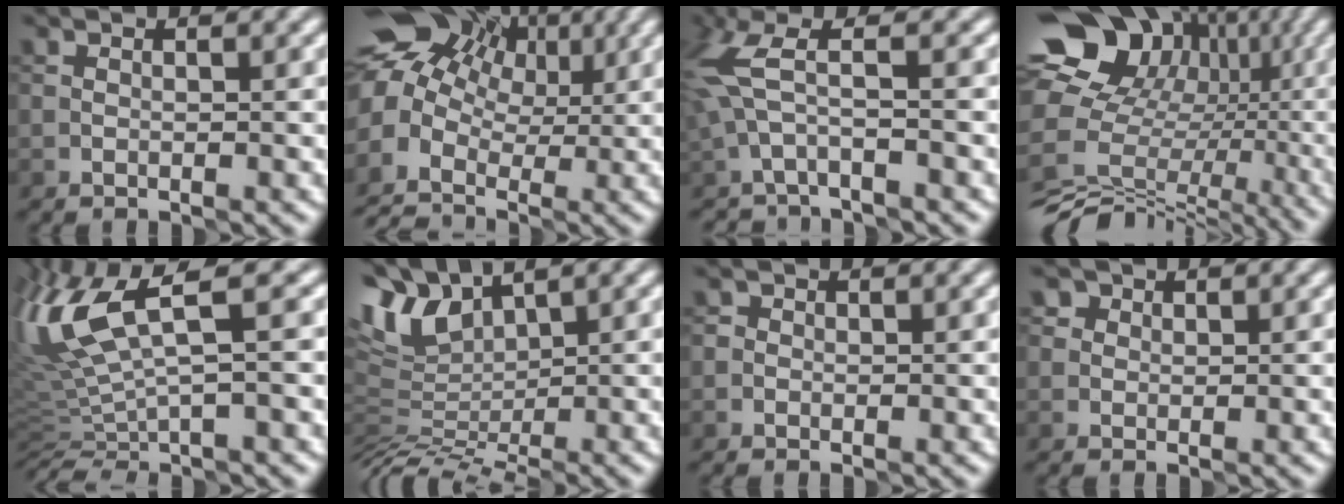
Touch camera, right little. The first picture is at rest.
{"total": 9.9, "force": [0.4, 8.0, 5.8], "torque": [-0.115, 0.011, 0.011]}
{"total": 2.7, "force": [0.2, 0.7, 2.6], "torque": [-0.073, 0.002, -0.001]}
{"total": 16.6, "force": [1.5, 13.6, 9.4], "torque": [-0.151, 0.051, 0.049]}
{"total": 9.0, "force": [1.1, 2.1, 8.7], "torque": [-0.196, 0.009, 0.025]}
{"total": 5.1, "force": [2.8, 2.4, 3.6], "torque": [-0.081, 0.008, 0.051]}
{"total": 0.7, "force": [0.2, 0.6, 0.1], "torque": [0.003, -0.003, -0.007]}
{"total": 2.7, "force": [1.5, 2.0, 0.9], "torque": [0.002, 0.012, 0.005]}